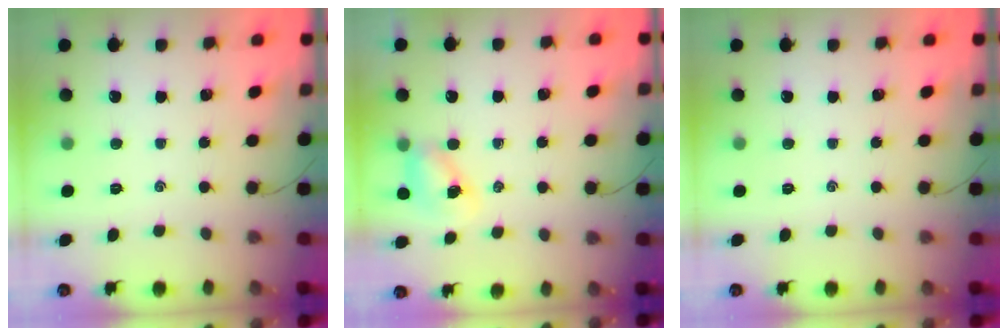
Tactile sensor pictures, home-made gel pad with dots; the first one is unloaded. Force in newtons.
{"total": 5.8, "press": 5.8, "slide": 0.4}
{"total": 0.0}